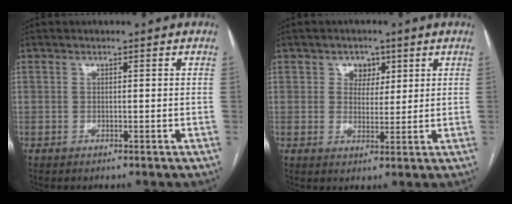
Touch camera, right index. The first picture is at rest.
{"total": 3.7, "force": [1.7, 3.0, 1.5], "torque": [-0.017, 0.006, 0.028]}